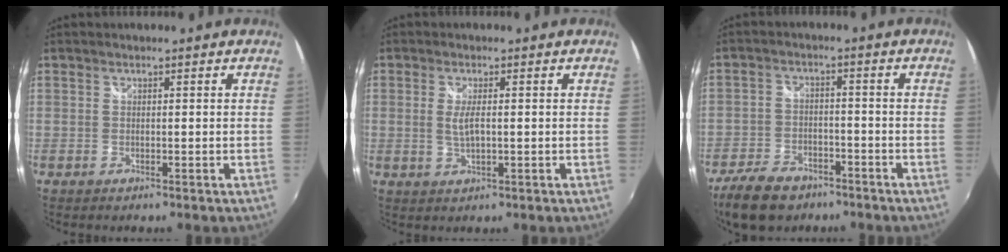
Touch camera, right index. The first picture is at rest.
{"total": 3.3, "force": [0.0, 0.8, 3.2], "torque": [-0.062, -0.005, 0.001]}
{"total": 11.2, "force": [-8.0, 5.9, 5.1], "torque": [-0.141, -0.007, -0.138]}